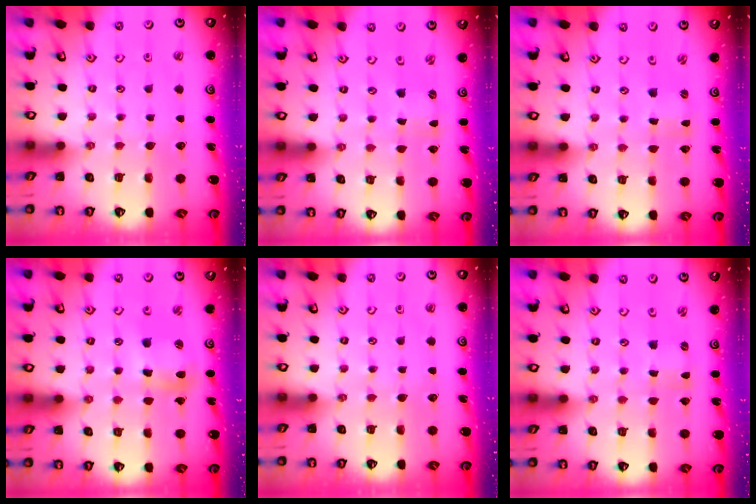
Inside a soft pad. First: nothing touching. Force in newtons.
{"total": 0.0}
{"total": 0.0}
{"total": 10.0, "press": 9.9, "slide": 1.3}
{"total": 0.0}
{"total": 0.0}